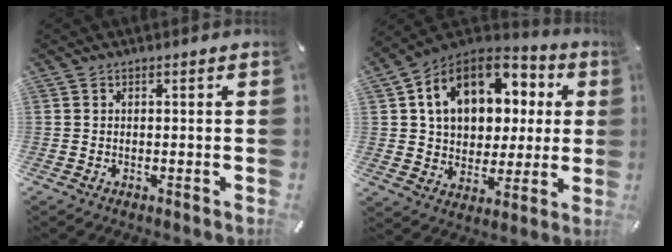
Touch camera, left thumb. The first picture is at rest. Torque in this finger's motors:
{"motor_torque": [1.13, 0.99, 1.22, 0.66, 0.24]}